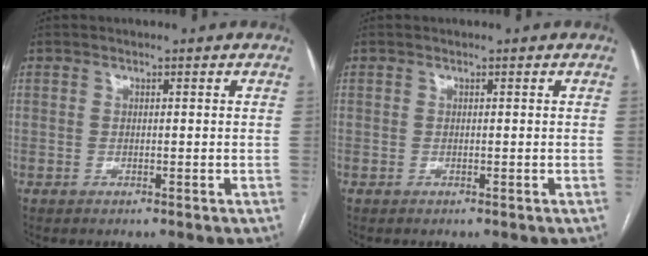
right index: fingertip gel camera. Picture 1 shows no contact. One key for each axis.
{"total": 0.0}